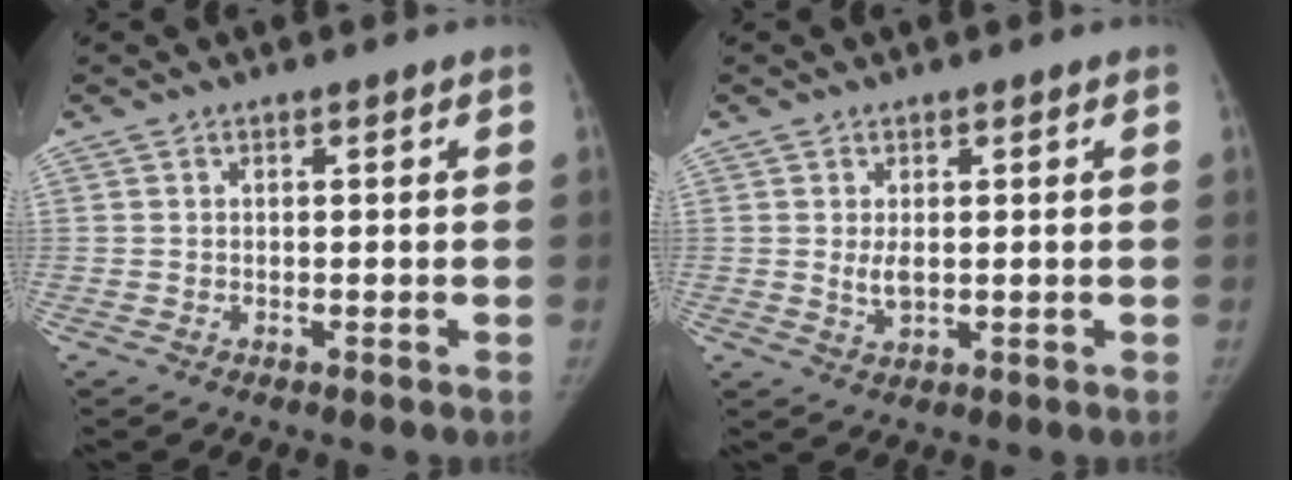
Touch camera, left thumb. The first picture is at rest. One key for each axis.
{"total": 2.8, "fx": 0.3, "fy": 1.4, "fz": 2.4, "tx": -0.042, "ty": -0.008, "tz": 0.012}